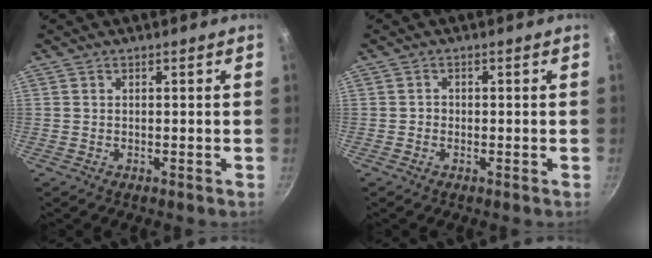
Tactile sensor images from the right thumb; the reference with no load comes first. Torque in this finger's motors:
{"motor_torque": [0.04, -0.16, 0.40, -0.26, -0.02]}